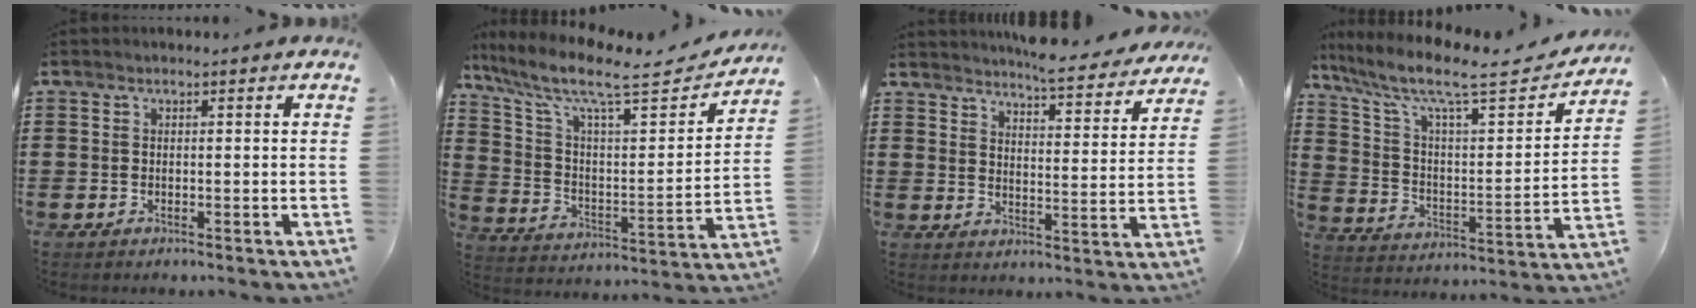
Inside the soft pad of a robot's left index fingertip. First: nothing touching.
{"total": 11.1, "force": [8.4, 2.2, 6.8], "torque": [-0.156, -0.051, 0.139]}
{"total": 5.8, "force": [5.6, -0.4, 1.5], "torque": [-0.038, -0.042, 0.093]}
{"total": 10.5, "force": [8.0, 1.8, 6.6], "torque": [-0.150, -0.052, 0.129]}